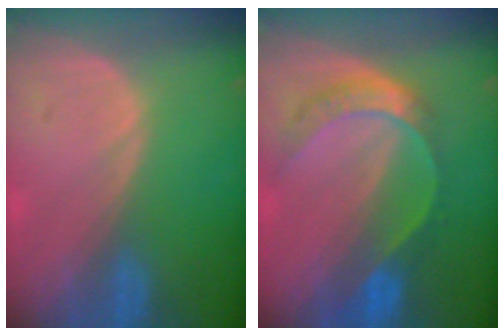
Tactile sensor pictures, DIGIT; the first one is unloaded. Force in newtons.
{"total": 7.6, "press": 6.3, "slide": 4.3}